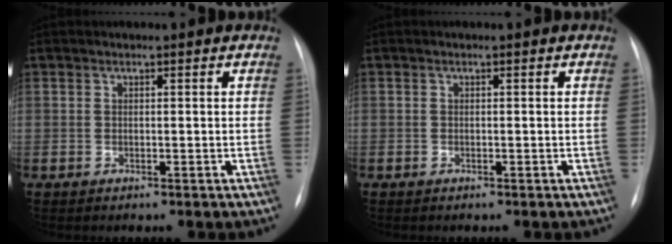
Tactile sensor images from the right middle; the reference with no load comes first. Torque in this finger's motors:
{"motor_torque": [1.02, -1.12, -0.04, -0.20]}